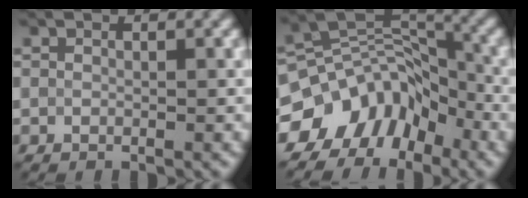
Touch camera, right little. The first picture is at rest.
{"total": 10.2, "force": [-6.1, 6.8, 4.5], "torque": [-0.068, 0.020, -0.120]}